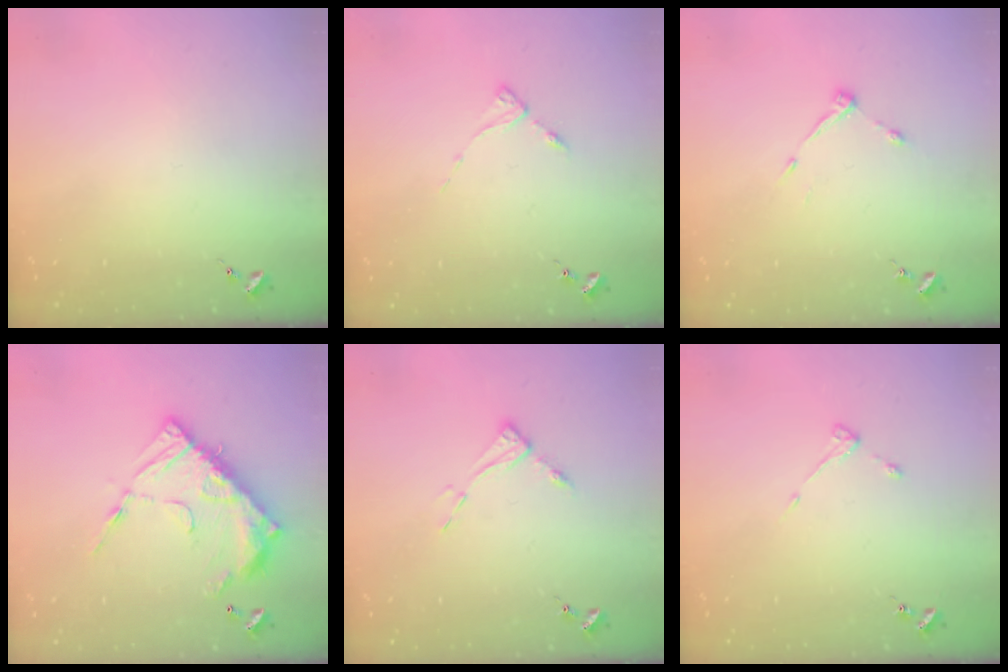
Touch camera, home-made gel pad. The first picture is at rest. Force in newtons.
{"total": 2.7, "press": 2.7, "slide": 0.3}
{"total": 5.5, "press": 5.5, "slide": 0.7}
{"total": 16.6, "press": 16.6, "slide": 1.5}
{"total": 6.5, "press": 6.5, "slide": 0.5}
{"total": 3.0, "press": 3.0, "slide": 0.4}